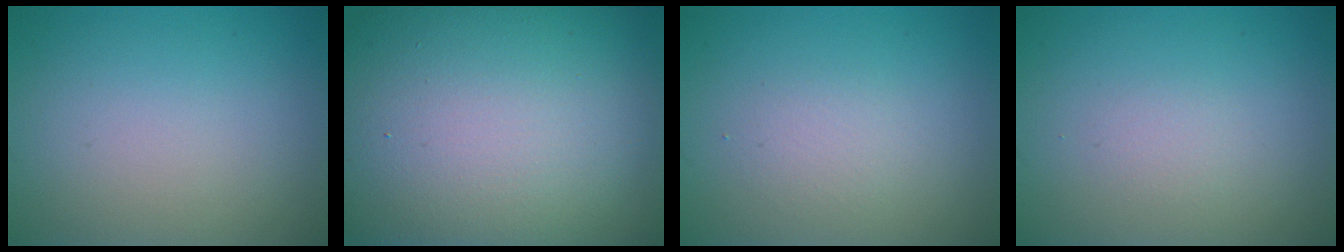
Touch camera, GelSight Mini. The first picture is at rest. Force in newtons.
{"total": 23.7, "press": 23.6, "slide": 1.3}
{"total": 1.5, "press": 1.5, "slide": 0.1}
{"total": 1.0, "press": 0.9, "slide": 0.1}